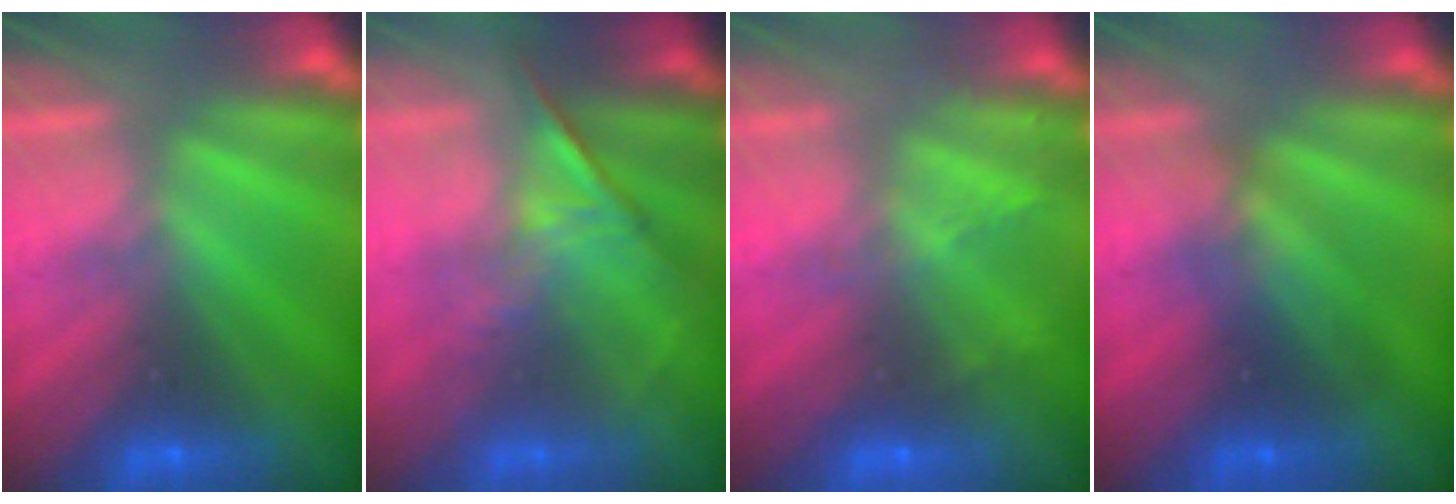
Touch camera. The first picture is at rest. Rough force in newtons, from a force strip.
{"total": 1.3}
{"total": 2.2}
{"total": 2.7}